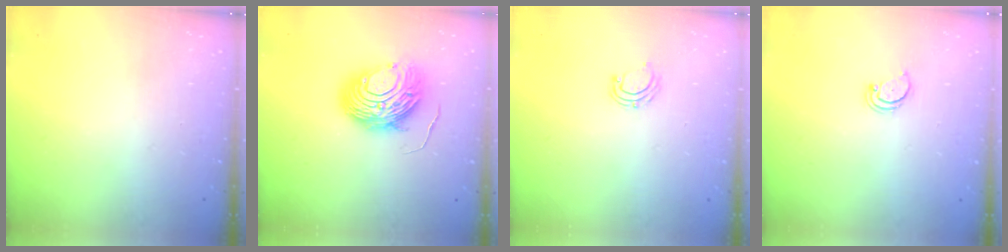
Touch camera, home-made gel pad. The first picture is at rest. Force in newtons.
{"total": 10.8, "press": 10.8, "slide": 1.0}
{"total": 4.6, "press": 4.5, "slide": 0.5}
{"total": 2.4, "press": 2.3, "slide": 0.5}